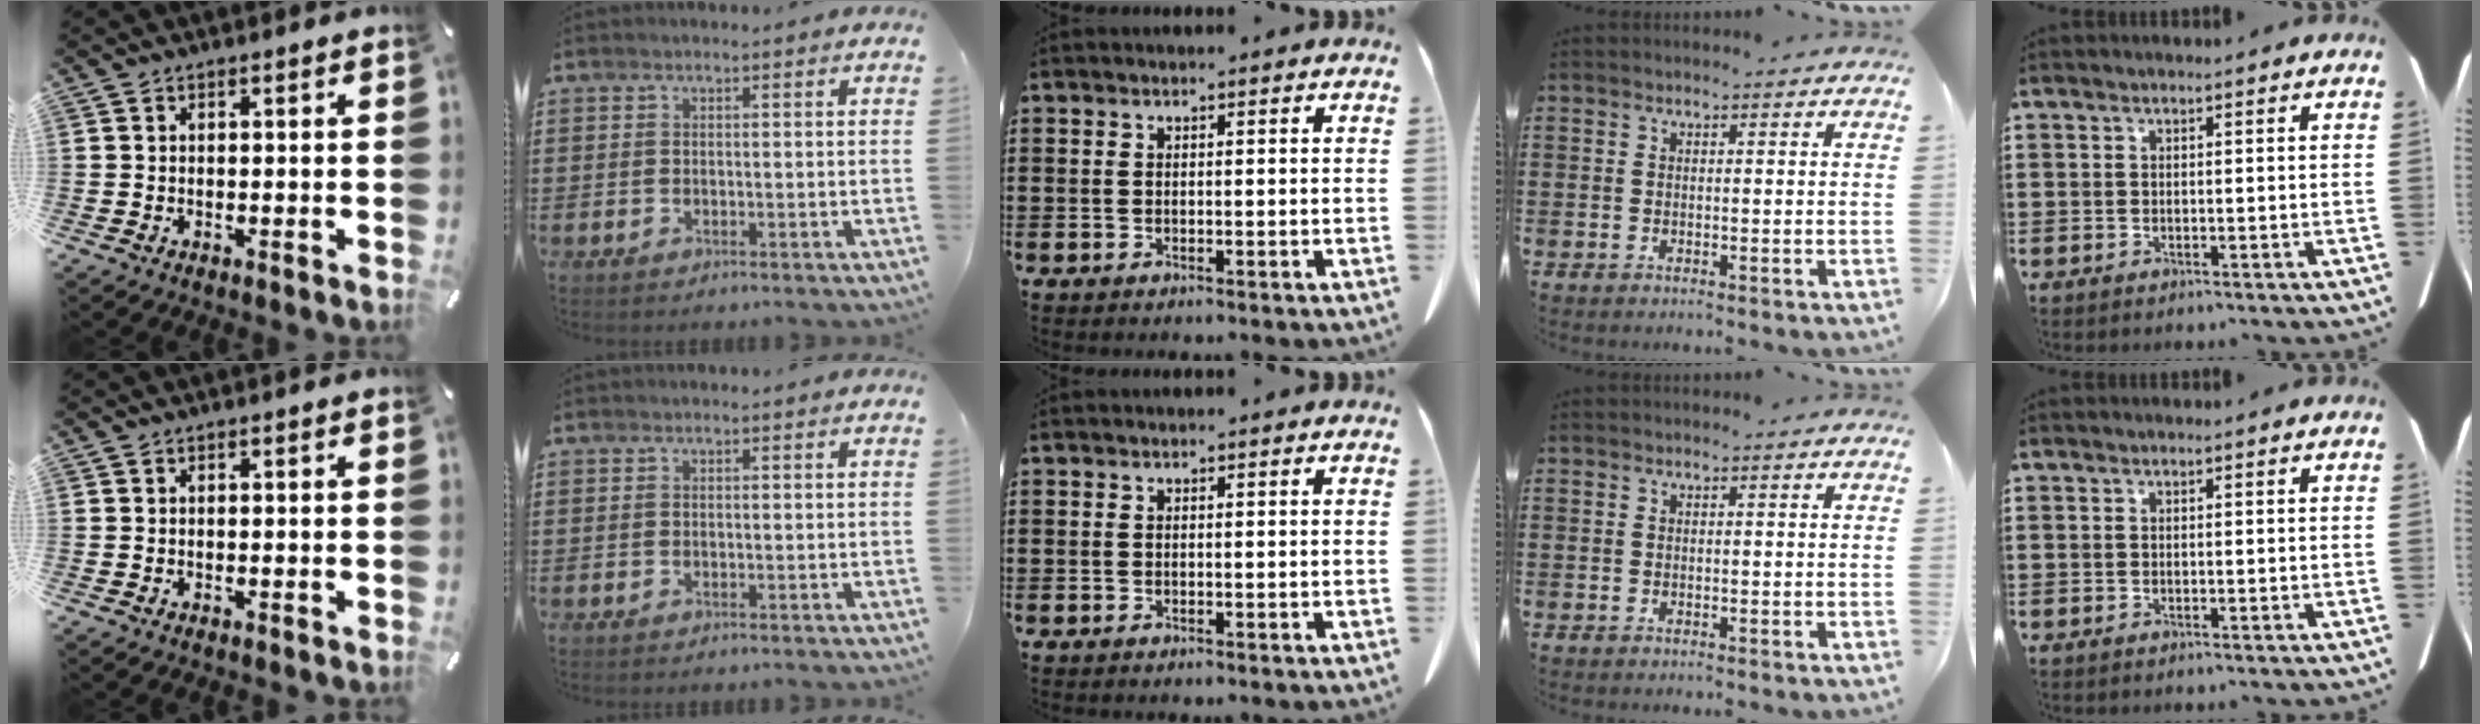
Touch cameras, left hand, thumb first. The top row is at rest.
{}